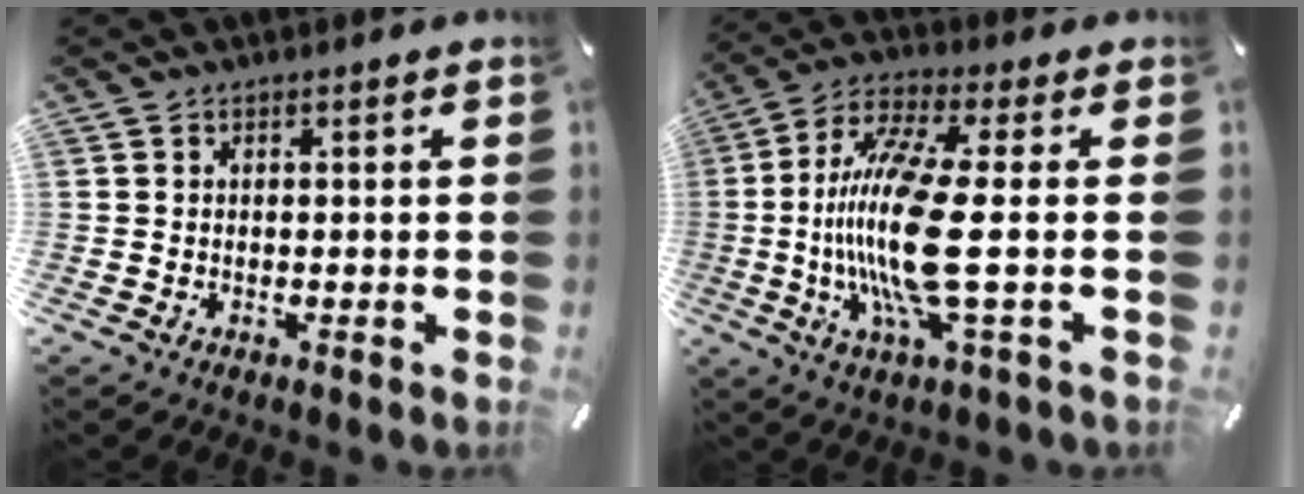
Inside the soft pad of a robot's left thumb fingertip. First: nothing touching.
{"total": 17.4, "force": [-1.1, 2.8, 17.1], "torque": [-0.379, -0.033, -0.034]}